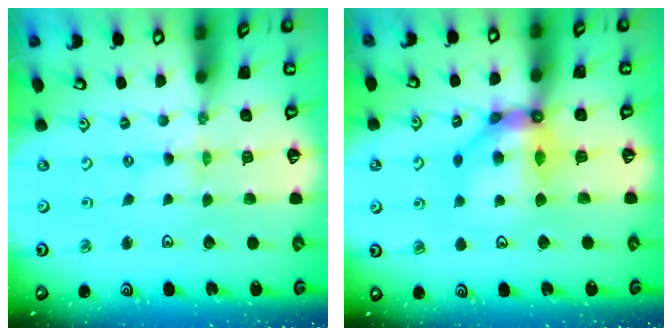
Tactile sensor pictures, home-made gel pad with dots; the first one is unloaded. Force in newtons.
{"total": 11.1, "press": 10.9, "slide": 1.8}